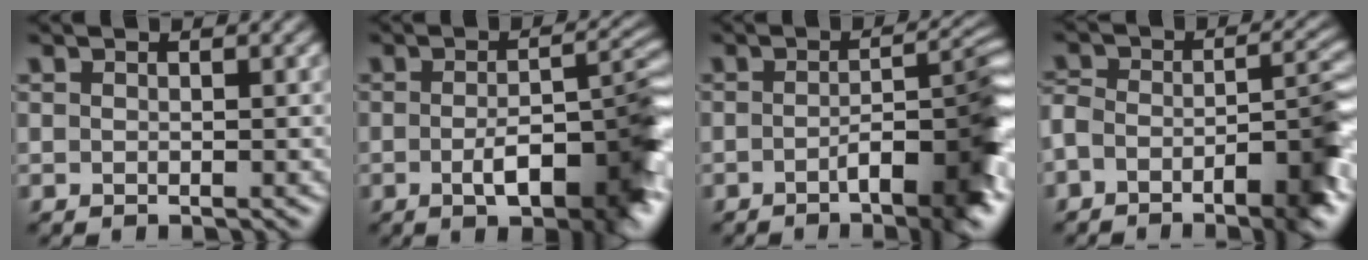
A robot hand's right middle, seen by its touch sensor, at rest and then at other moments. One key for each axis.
{"total": 7.9, "fx": -2.5, "fy": 2.4, "fz": 7.1, "tx": -0.102, "ty": 0.000, "tz": -0.037}
{"total": 7.3, "fx": -2.9, "fy": 1.8, "fz": 6.5, "tx": -0.080, "ty": 0.009, "tz": -0.045}
{"total": 7.9, "fx": -4.7, "fy": 3.1, "fz": 5.5, "tx": -0.078, "ty": -0.001, "tz": -0.085}